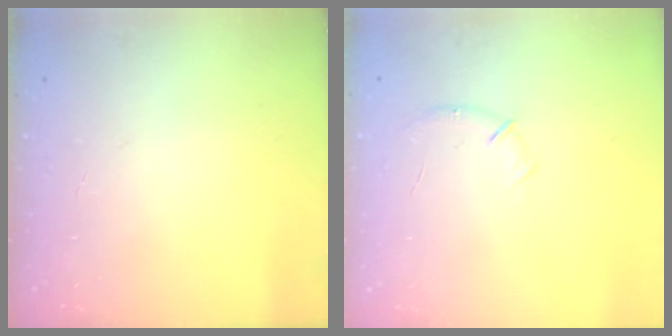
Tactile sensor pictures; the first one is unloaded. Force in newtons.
{"total": 4.3, "press": 4.1, "slide": 1.1}